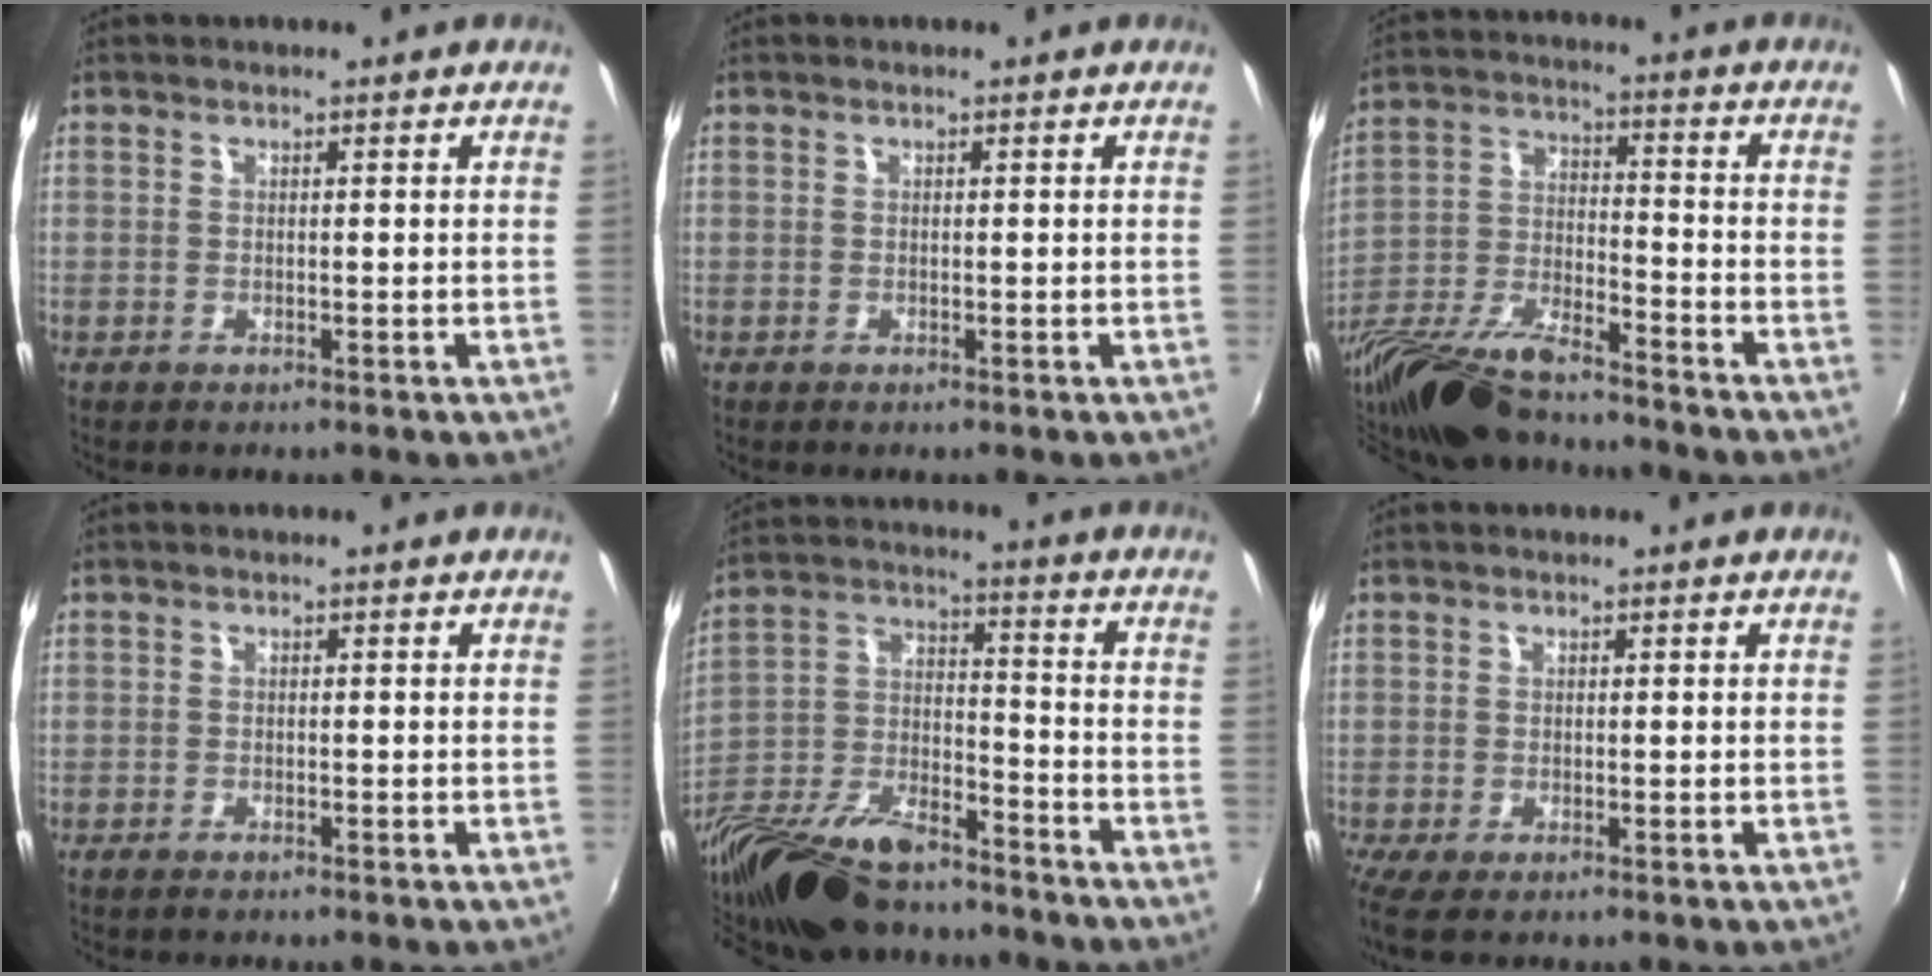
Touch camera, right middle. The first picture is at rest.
{"total": 0.0}
{"total": 19.4, "force": [-15.4, 4.6, 10.9], "torque": [-0.230, -0.046, -0.283]}
{"total": 1.2, "force": [-1.0, 0.3, 0.6], "torque": [-0.014, -0.005, -0.021]}
{"total": 23.5, "force": [-16.9, 9.6, 13.3], "torque": [-0.281, -0.027, -0.290]}
{"total": 2.3, "force": [-0.9, 0.0, 2.1], "torque": [-0.043, -0.008, -0.016]}